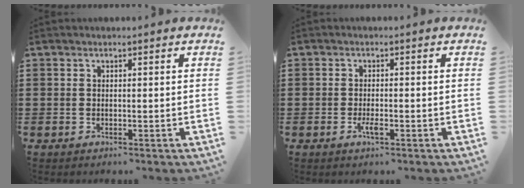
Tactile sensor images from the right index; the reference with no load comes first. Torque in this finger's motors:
{"motor_torque": [0.88, 1.26, 0.09, 0.05]}